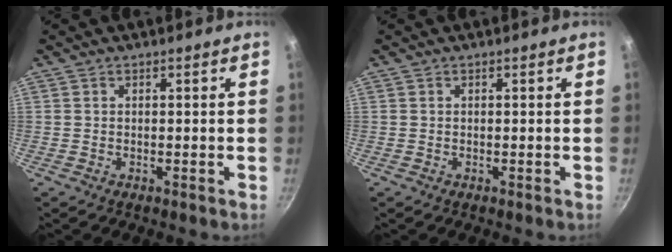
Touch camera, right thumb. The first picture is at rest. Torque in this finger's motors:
{"motor_torque": [0.00, 0.00, 0.12, 0.02, 0.03]}